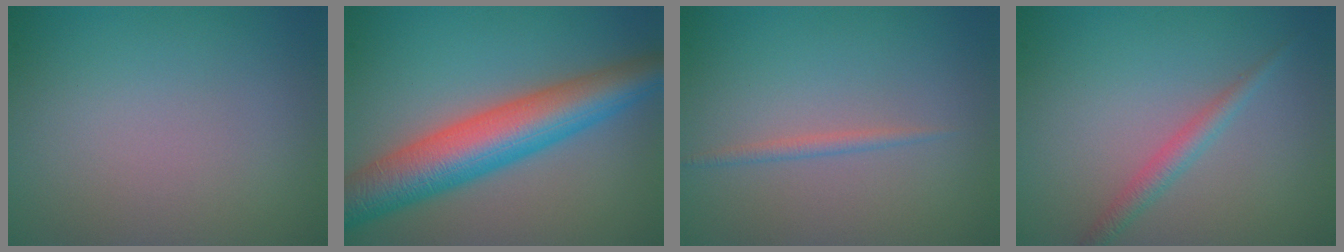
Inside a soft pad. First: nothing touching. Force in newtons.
{"total": 8.9, "press": 8.9, "slide": 0.1}
{"total": 0.9, "press": 0.9, "slide": 0.0}
{"total": 1.8, "press": 1.8, "slide": 0.0}